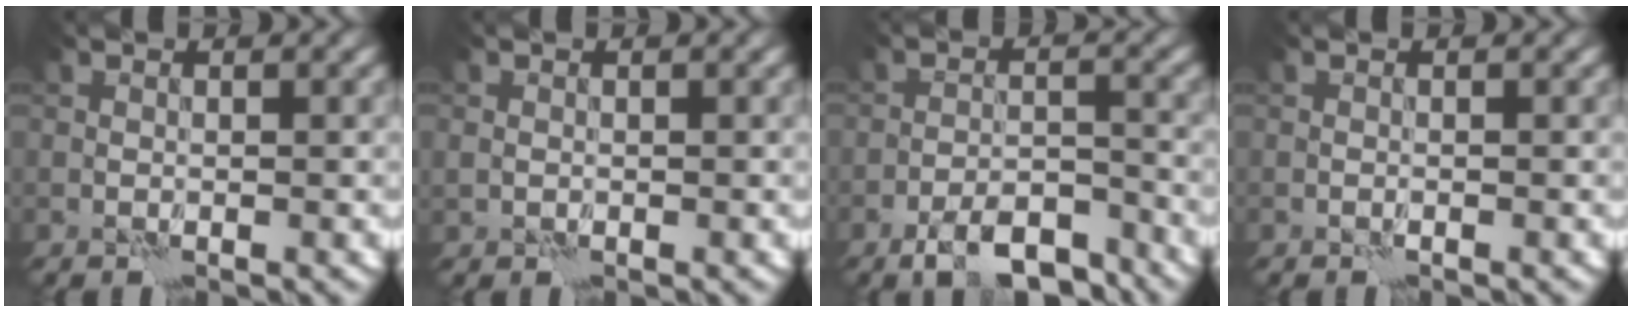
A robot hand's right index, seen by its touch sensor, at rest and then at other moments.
{"total": 0.6, "force": [-0.1, 0.6, 0.2], "torque": [-0.001, -0.002, -0.005]}
{"total": 6.9, "force": [-5.2, 2.1, 4.0], "torque": [-0.059, 0.002, -0.091]}
{"total": 0.0}